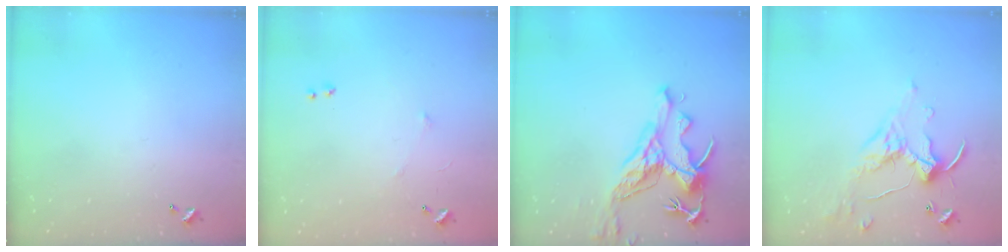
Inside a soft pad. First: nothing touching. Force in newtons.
{"total": 5.2, "press": 5.1, "slide": 0.9}
{"total": 7.8, "press": 7.7, "slide": 1.4}
{"total": 1.1, "press": 1.1, "slide": 0.1}